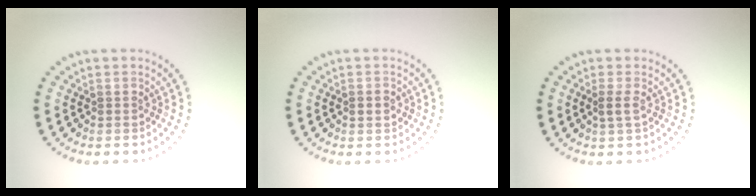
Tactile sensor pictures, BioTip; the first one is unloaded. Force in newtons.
{"total": 1.2, "press": 1.2, "slide": 0.0}
{"total": 1.1, "press": 0.9, "slide": 0.6}